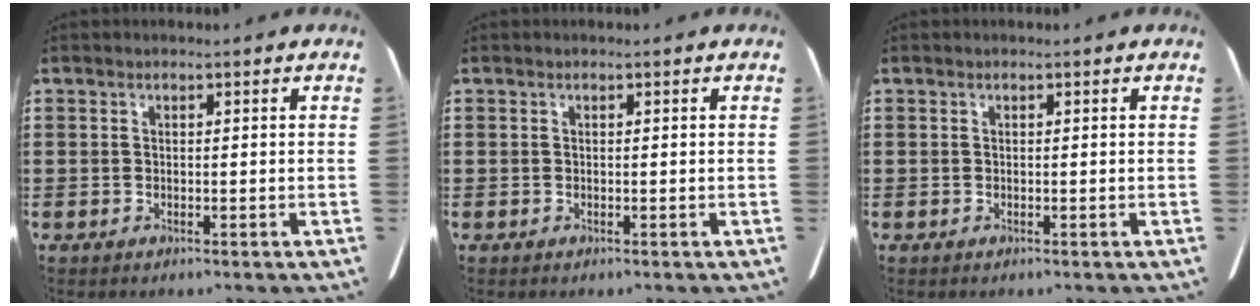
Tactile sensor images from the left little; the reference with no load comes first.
{"total": 0.0}
{"total": 0.0}